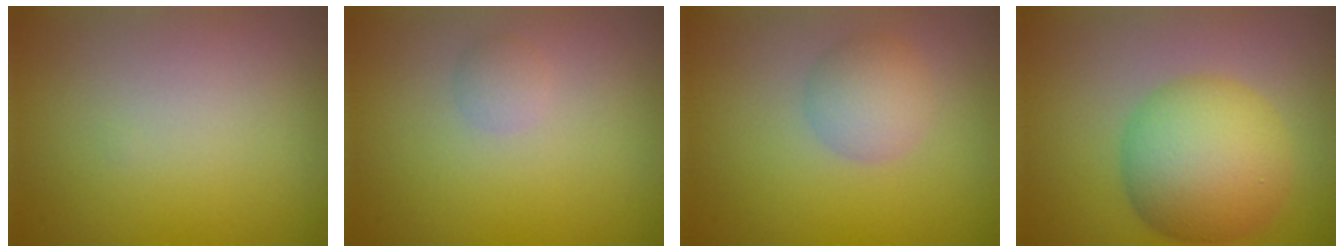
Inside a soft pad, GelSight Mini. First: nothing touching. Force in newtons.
{"total": 1.1, "press": 1.1, "slide": 0.1}
{"total": 2.9, "press": 2.9, "slide": 0.1}
{"total": 8.0, "press": 8.0, "slide": 0.2}